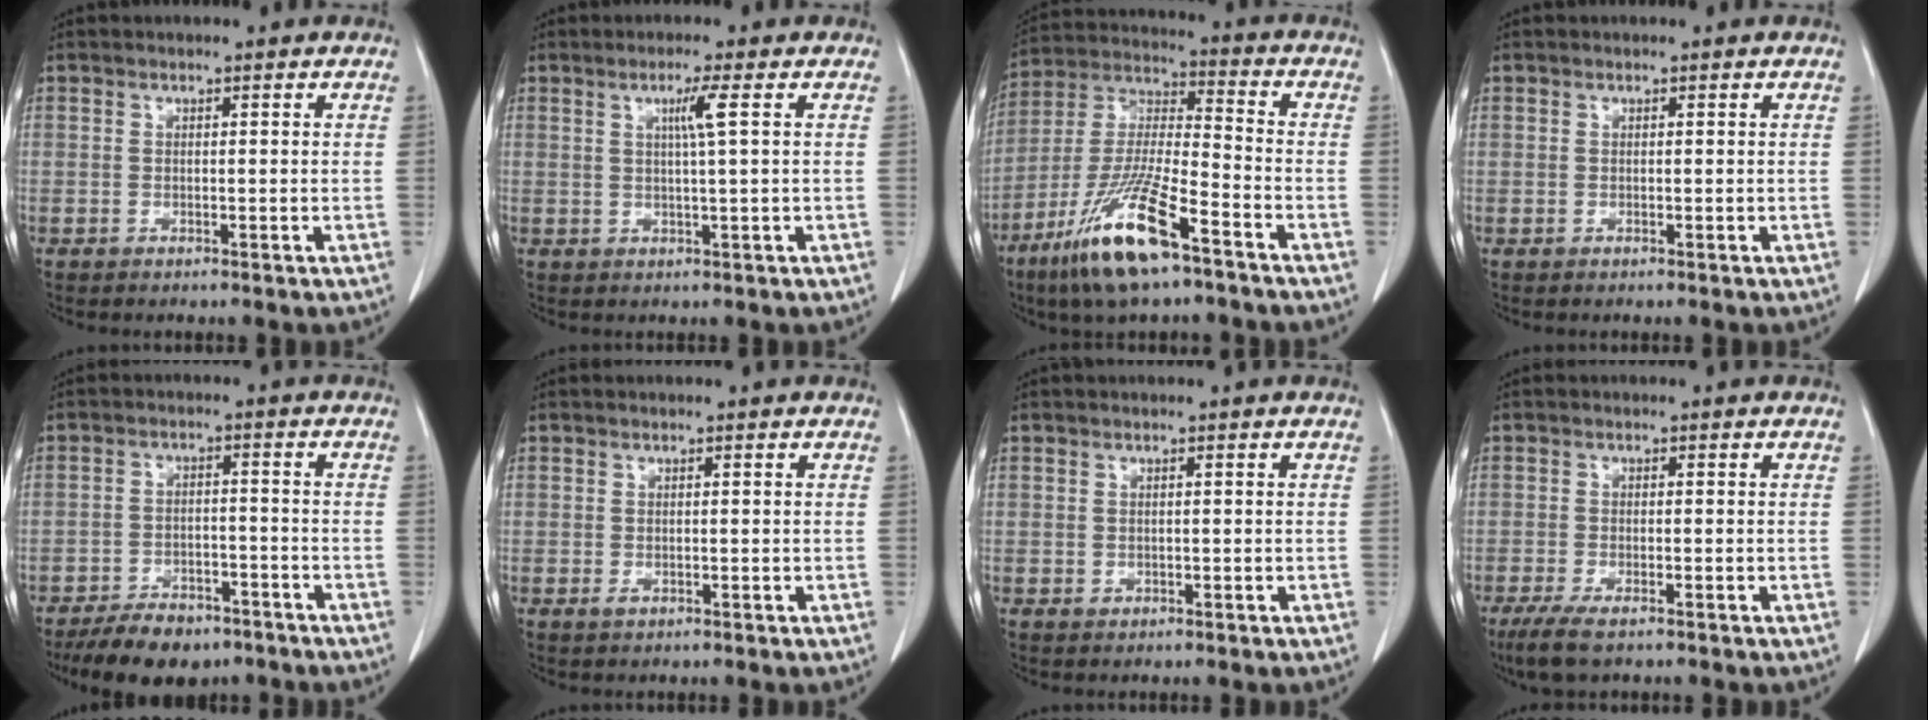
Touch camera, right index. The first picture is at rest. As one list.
[{"total": 3.2, "force": [0.9, -0.7, 3.0], "torque": [-0.056, -0.003, 0.016]}, {"total": 15.9, "force": [-9.4, 2.1, 12.7], "torque": [-0.270, -0.035, -0.176]}, {"total": 0.0}, {"total": 9.2, "force": [-6.4, 4.5, 4.8], "torque": [-0.078, -0.002, -0.101]}, {"total": 0.8, "force": [-0.3, 0.6, 0.5], "torque": [-0.009, -0.002, 0.000]}, {"total": 0.7, "force": [-0.1, 0.7, 0.1], "torque": [-0.004, 0.001, 0.001]}, {"total": 4.8, "force": [-3.1, 0.8, 3.7], "torque": [-0.071, -0.015, -0.049]}]